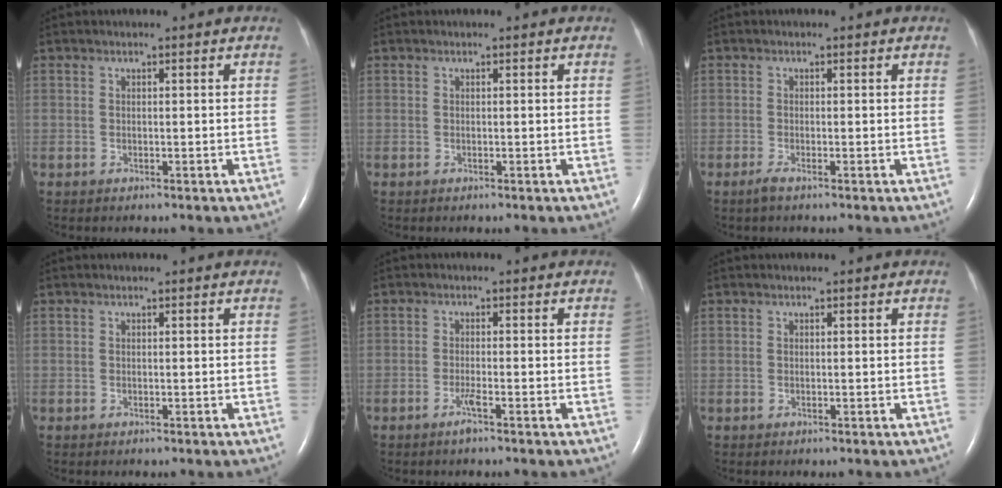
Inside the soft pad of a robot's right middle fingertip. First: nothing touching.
{"total": 0.0}
{"total": 1.2, "force": [-0.8, 0.0, 0.8], "torque": [-0.027, -0.005, -0.020]}
{"total": 0.0}
{"total": 1.7, "force": [-1.2, -0.2, 1.3], "torque": [-0.030, -0.002, -0.025]}
{"total": 0.0}